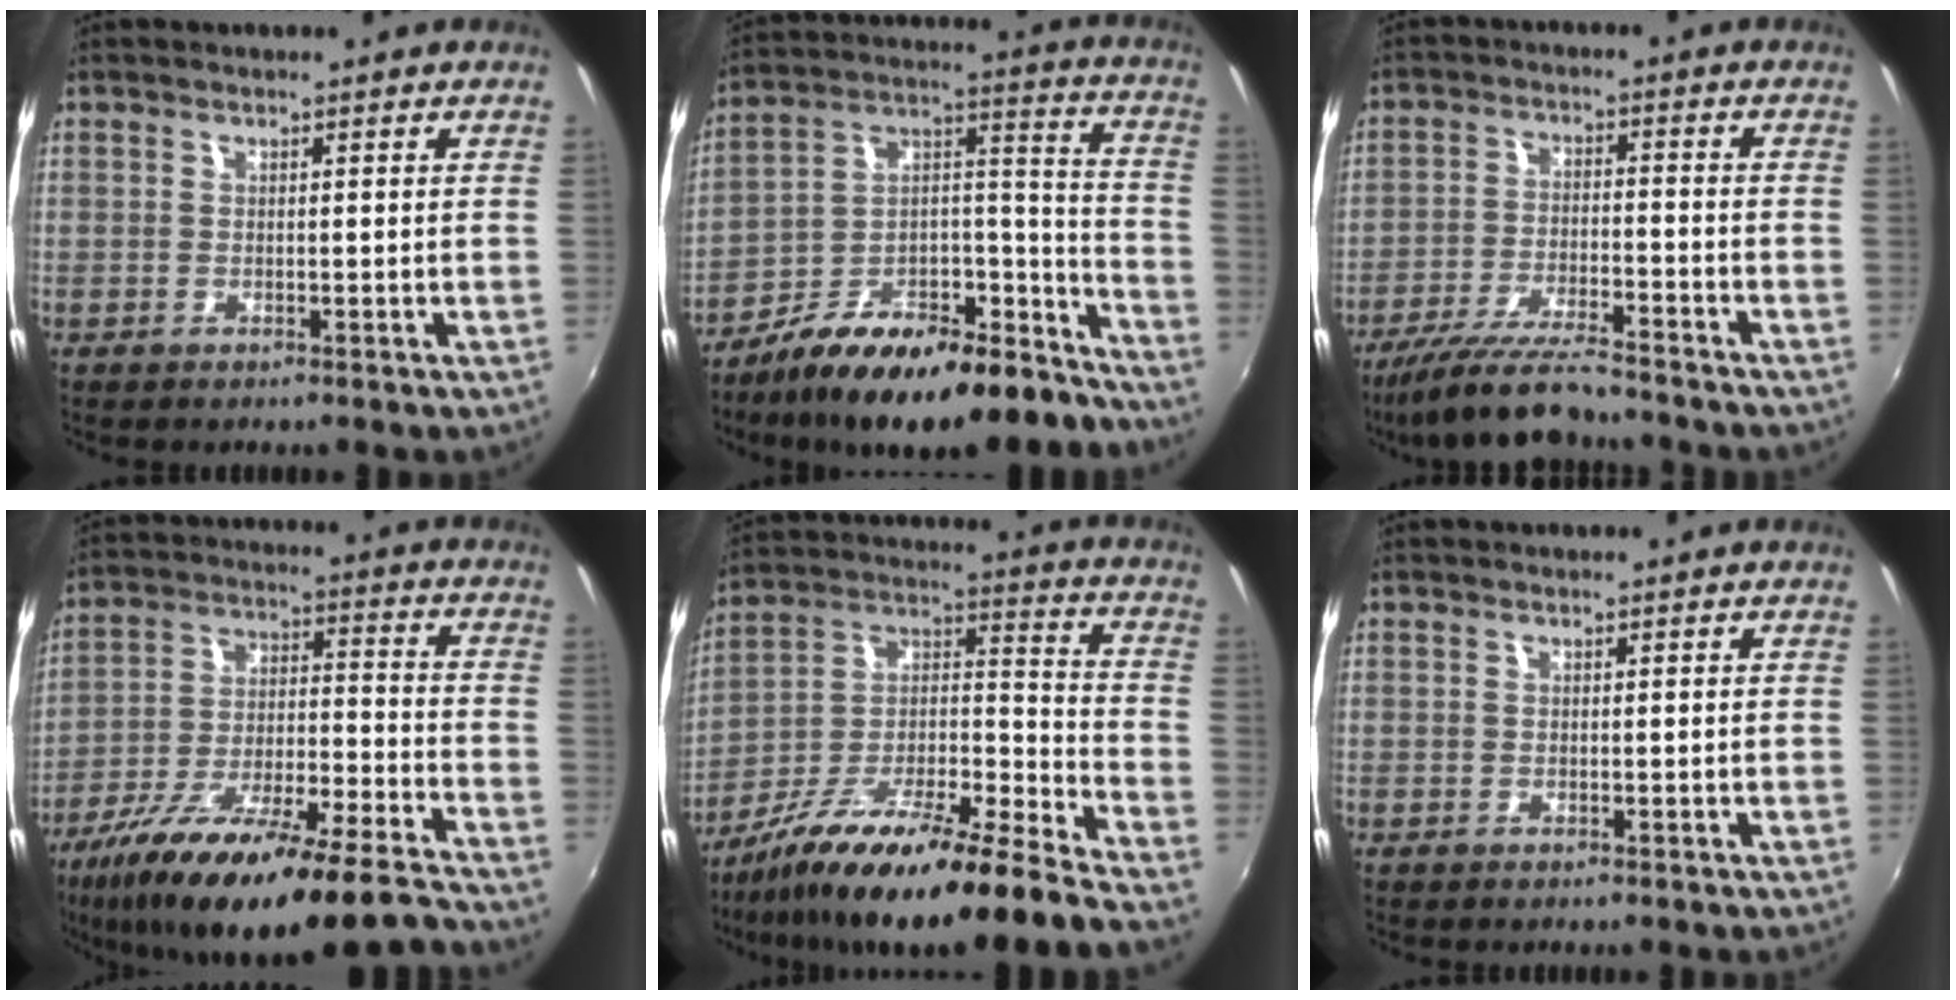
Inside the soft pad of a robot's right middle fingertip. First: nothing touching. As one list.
[{"total": 24.2, "force": [-18.0, 8.4, 13.9], "torque": [-0.208, 0.021, -0.272]}, {"total": 11.7, "force": [-10.5, 0.6, 5.2], "torque": [-0.120, -0.019, -0.185]}, {"total": 23.5, "force": [-19.1, 2.2, 13.5], "torque": [-0.234, -0.046, -0.307]}, {"total": 20.6, "force": [-16.0, 0.1, 13.0], "torque": [-0.212, -0.014, -0.285]}, {"total": 0.0}]